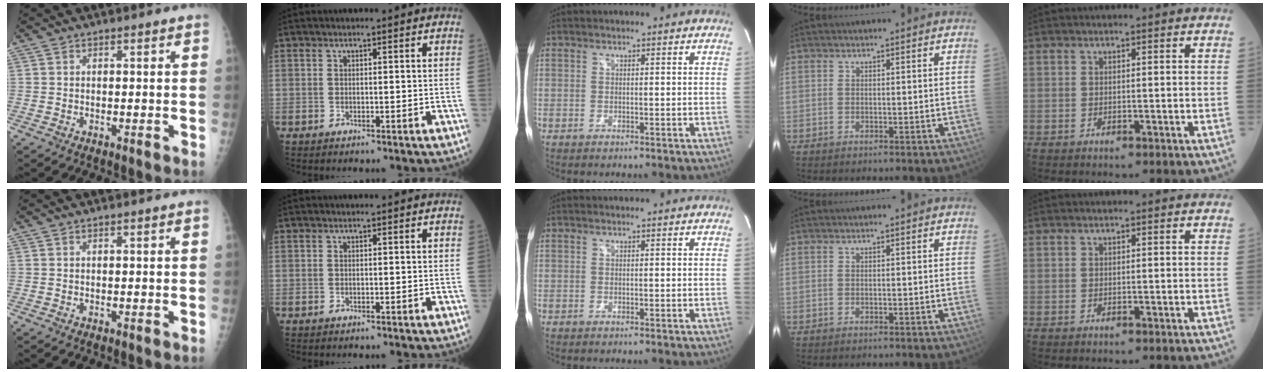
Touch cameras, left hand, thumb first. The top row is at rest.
{}